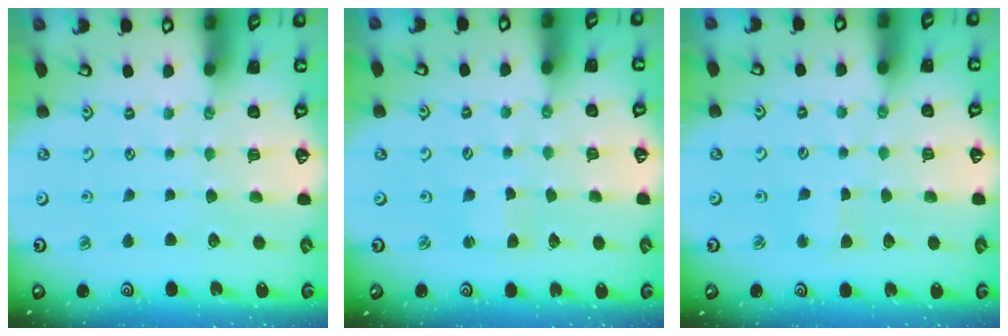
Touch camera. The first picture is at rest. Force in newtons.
{"total": 2.5, "press": 2.4, "slide": 0.4}
{"total": 2.8, "press": 2.8, "slide": 0.3}